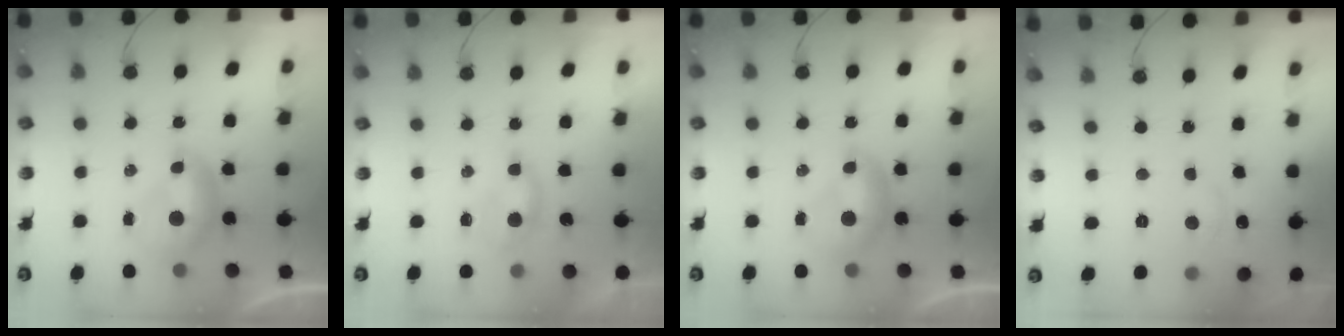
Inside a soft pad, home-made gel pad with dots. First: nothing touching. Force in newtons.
{"total": 1.0, "press": 0.9, "slide": 0.5}
{"total": 0.0}
{"total": 0.9, "press": 0.1, "slide": 0.9}